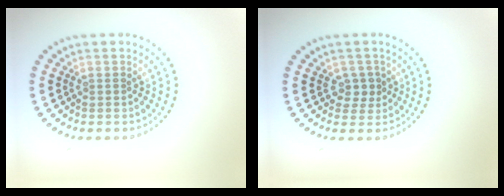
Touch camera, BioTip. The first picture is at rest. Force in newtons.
{"total": 1.7, "press": 1.5, "slide": 0.8}